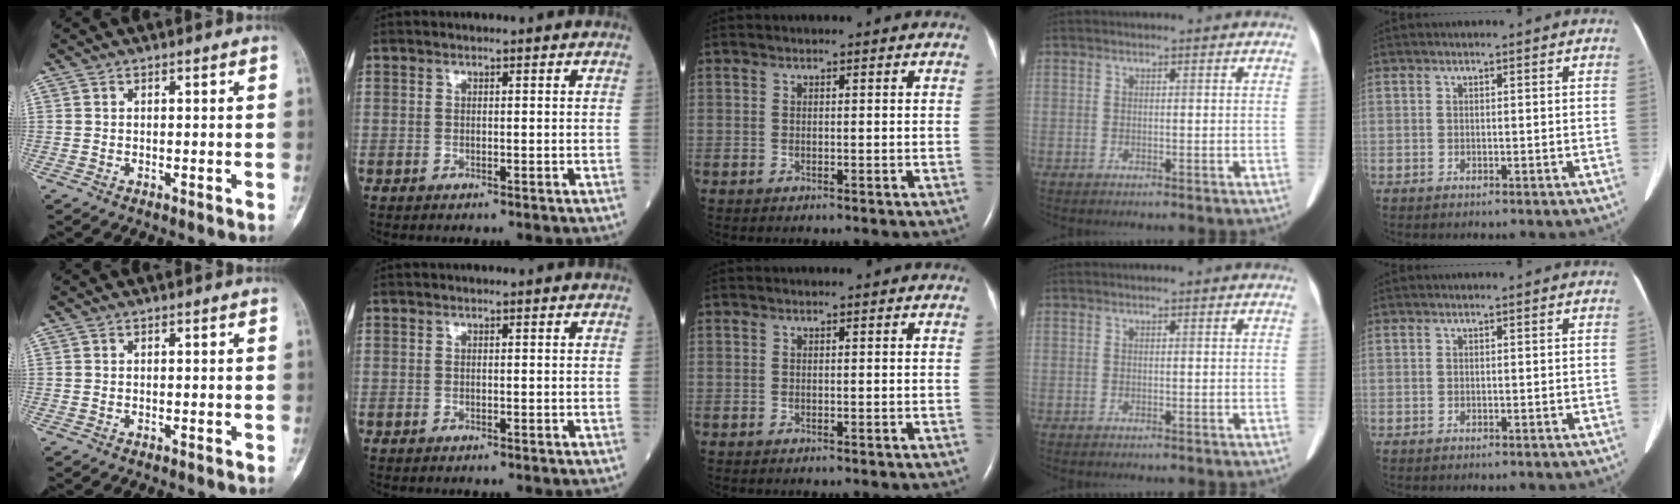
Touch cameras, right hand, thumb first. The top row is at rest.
{}